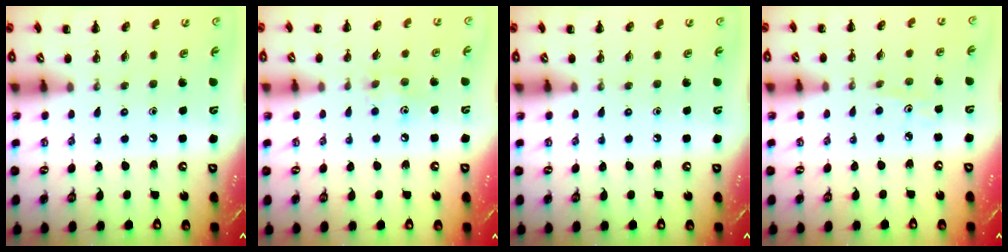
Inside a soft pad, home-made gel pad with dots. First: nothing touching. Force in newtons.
{"total": 5.9, "press": 5.8, "slide": 1.3}
{"total": 0.0}
{"total": 2.2, "press": 2.0, "slide": 0.7}